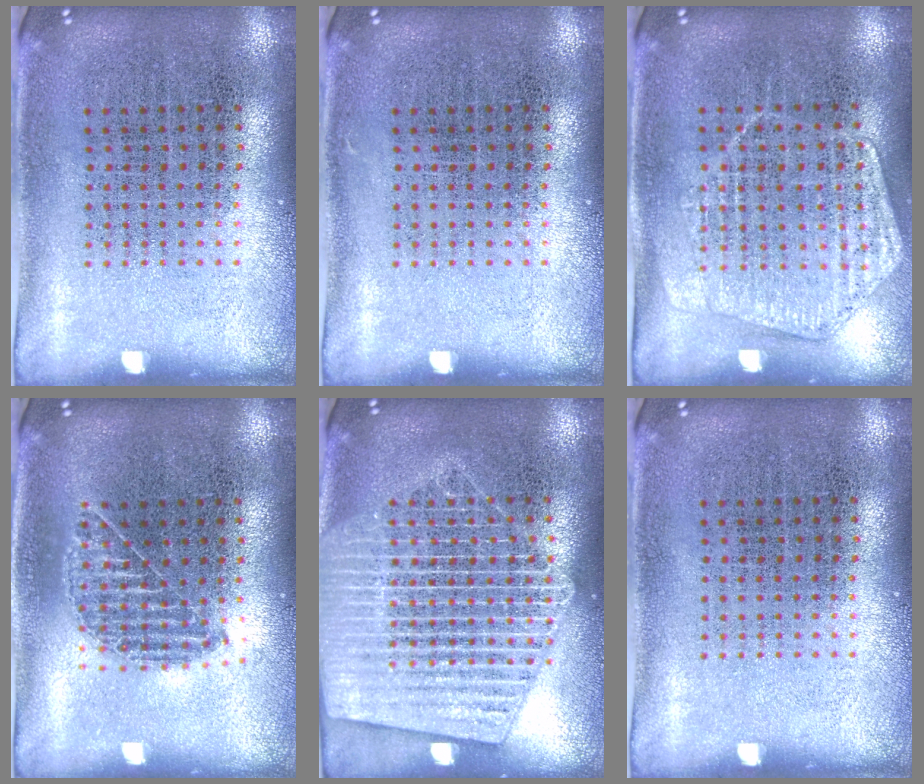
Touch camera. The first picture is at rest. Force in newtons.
{"total": 0.0}
{"total": 1.4, "press": 1.4, "slide": 0.3}
{"total": 1.0, "press": 0.9, "slide": 0.2}
{"total": 3.1, "press": 3.1, "slide": 0.3}
{"total": 0.0}